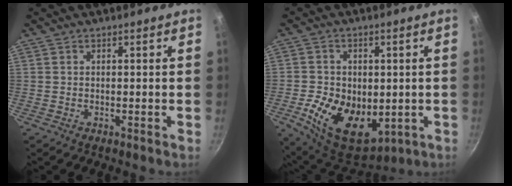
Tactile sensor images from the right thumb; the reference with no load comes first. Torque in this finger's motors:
{"motor_torque": [-0.10, 1.34, 1.74, 0.04, 0.15]}